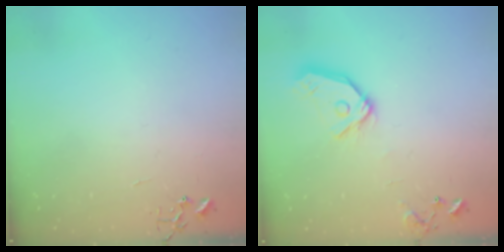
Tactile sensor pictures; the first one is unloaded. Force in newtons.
{"total": 13.4, "press": 13.2, "slide": 1.8}